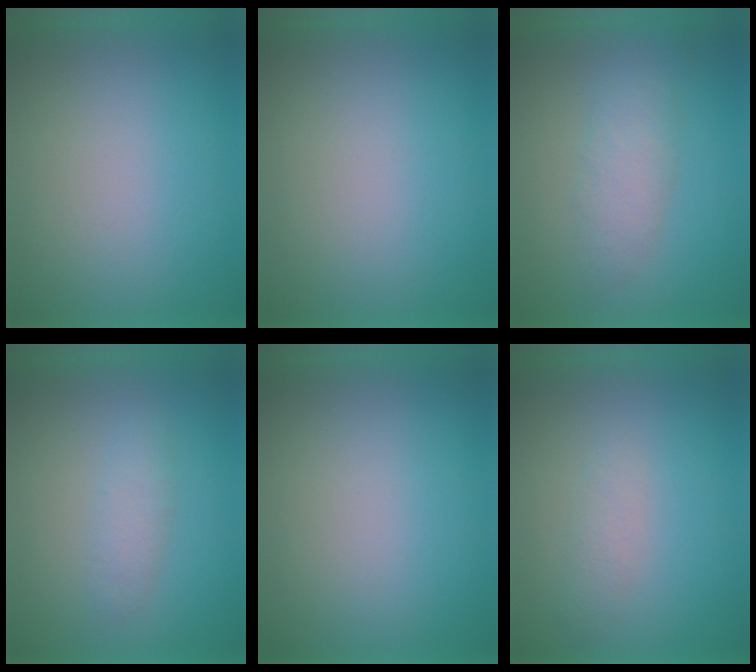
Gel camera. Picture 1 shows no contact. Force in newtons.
{"total": 0.0}
{"total": 3.2}
{"total": 2.2}
{"total": 0.0}
{"total": 1.9}